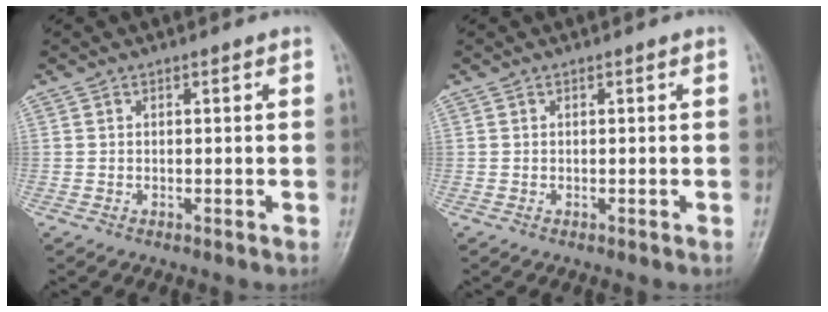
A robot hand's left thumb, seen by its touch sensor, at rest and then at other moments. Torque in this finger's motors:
{"motor_torque": [0.01, 0.01, -0.01, -0.01, 0.00]}